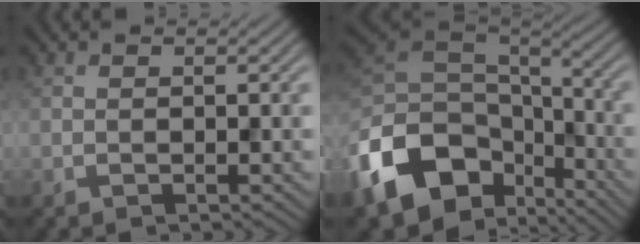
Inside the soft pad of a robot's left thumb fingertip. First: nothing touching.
{"total": 15.1, "force": [-7.0, 10.2, 8.7], "torque": [-0.223, -0.026, -0.127]}